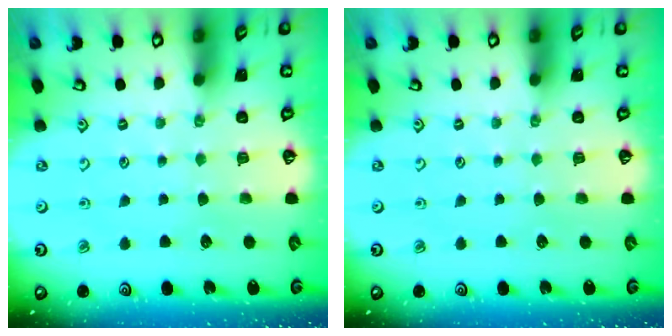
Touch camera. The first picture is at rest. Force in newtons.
{"total": 0.0}